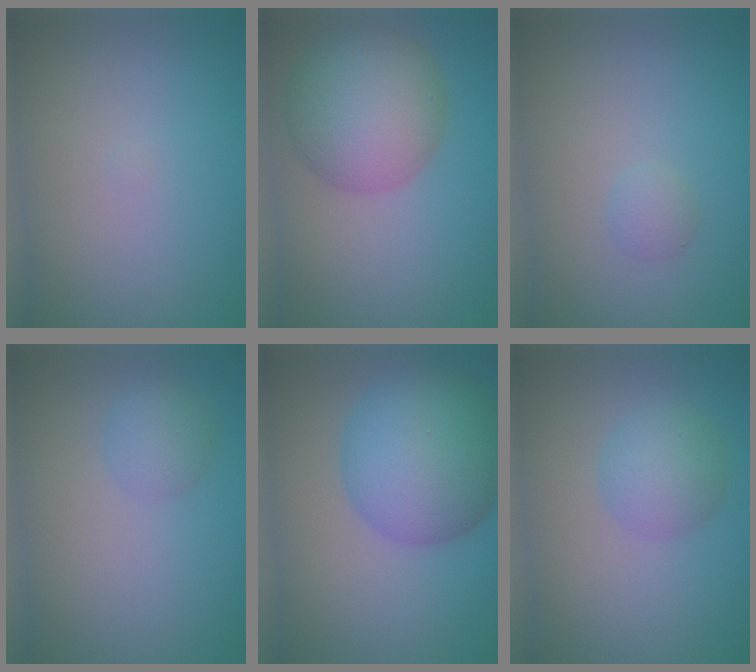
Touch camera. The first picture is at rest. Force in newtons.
{"total": 8.1, "press": 8.1, "slide": 0.3}
{"total": 1.0, "press": 1.0, "slide": 0.1}
{"total": 2.1, "press": 2.1, "slide": 0.1}
{"total": 10.0, "press": 10.0, "slide": 0.4}
{"total": 3.4, "press": 3.4, "slide": 0.2}